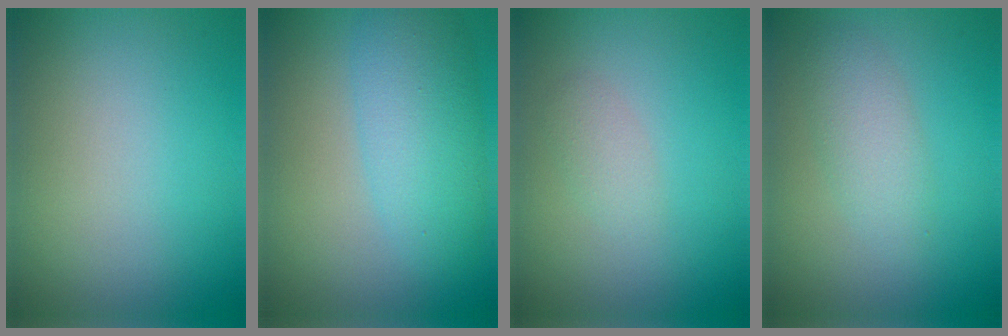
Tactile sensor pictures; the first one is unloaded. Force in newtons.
{"total": 6.9, "press": 6.9, "slide": 0.2}
{"total": 1.4, "press": 1.4, "slide": 0.1}
{"total": 2.7, "press": 2.7, "slide": 0.1}